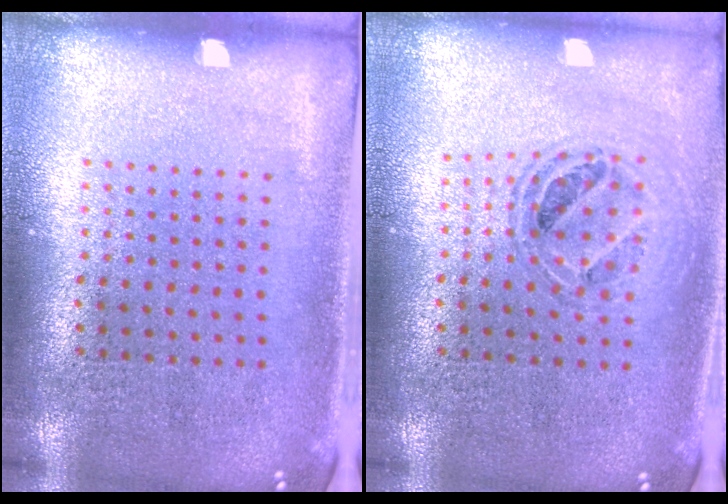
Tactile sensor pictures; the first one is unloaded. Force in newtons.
{"total": 0.7, "press": 0.7, "slide": 0.1}